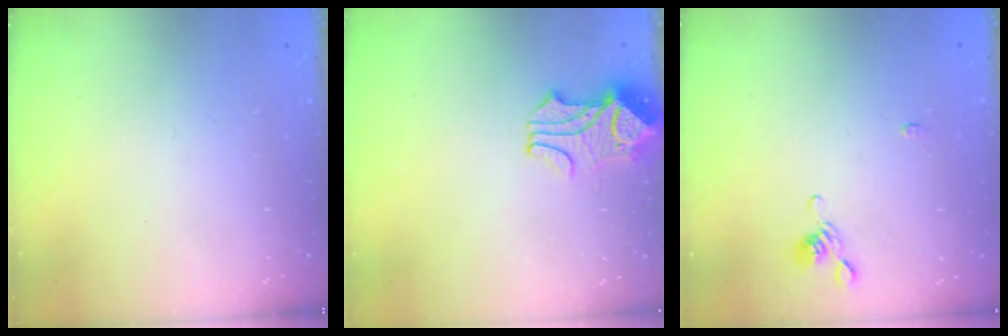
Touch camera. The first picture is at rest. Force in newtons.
{"total": 1.7, "press": 1.3, "slide": 1.0}
{"total": 4.4, "press": 4.4, "slide": 0.3}